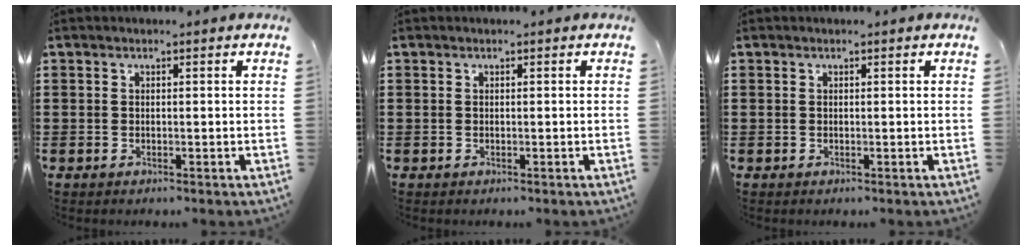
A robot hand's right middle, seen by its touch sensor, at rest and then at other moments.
{"total": 0.0}
{"total": 0.0}